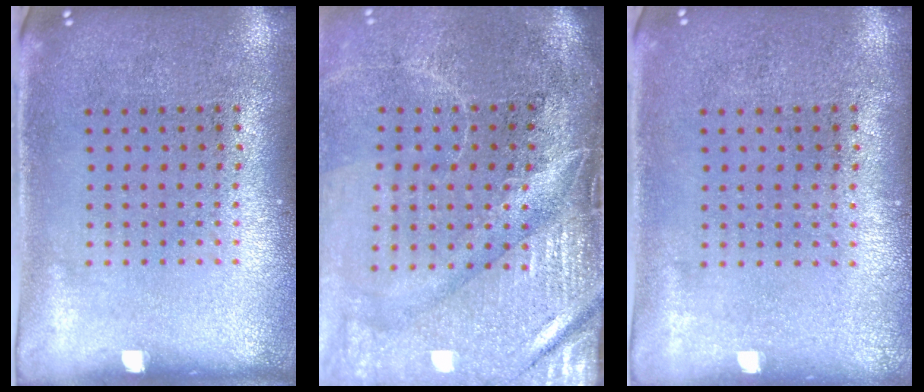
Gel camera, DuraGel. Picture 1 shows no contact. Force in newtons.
{"total": 4.7, "press": 4.0, "slide": 2.5}
{"total": 0.0}